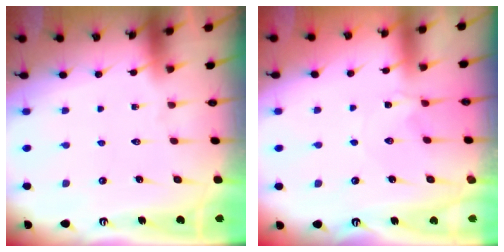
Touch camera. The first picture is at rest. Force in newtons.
{"total": 1.4, "press": 1.4, "slide": 0.2}